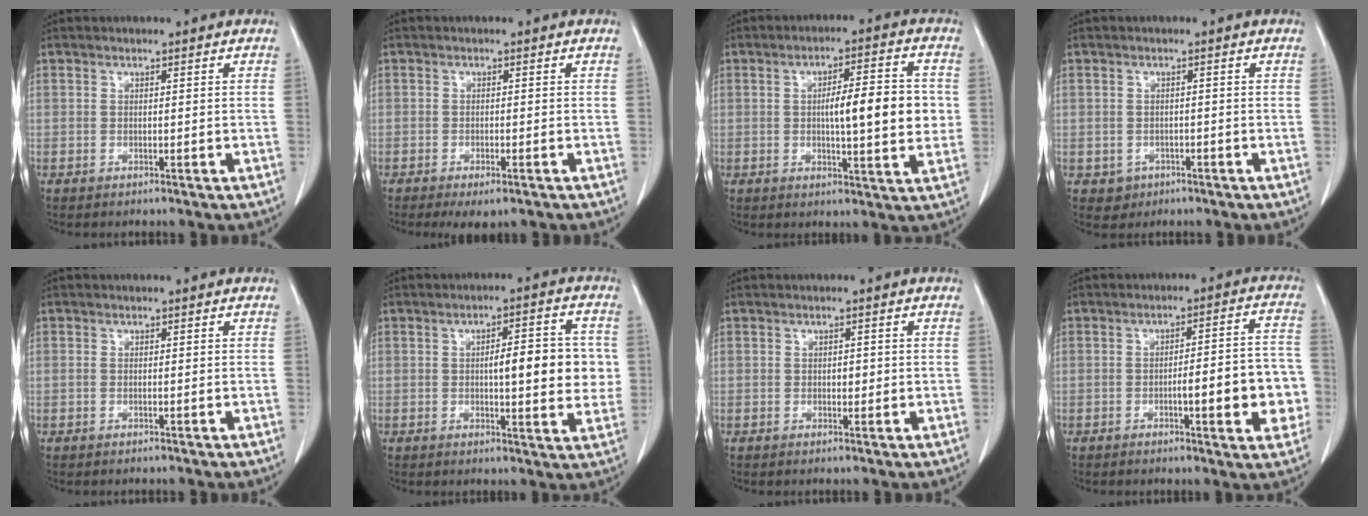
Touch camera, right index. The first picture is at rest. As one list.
[{"total": 3.8, "force": [-2.5, 1.1, 2.6], "torque": [-0.036, -0.006, -0.034]}, {"total": 10.5, "force": [0.2, 2.0, 10.3], "torque": [-0.150, 0.012, 0.003]}, {"total": 2.5, "force": [-1.0, 2.2, 0.3], "torque": [0.001, 0.008, -0.010]}, {"total": 0.0}, {"total": 9.6, "force": [0.4, 2.6, 9.2], "torque": [-0.120, 0.014, 0.006]}, {"total": 1.2, "force": [0.0, 0.7, 1.0], "torque": [-0.014, 0.001, 0.001]}, {"total": 10.7, "force": [-2.5, 2.1, 10.2], "torque": [-0.123, 0.023, -0.028]}]